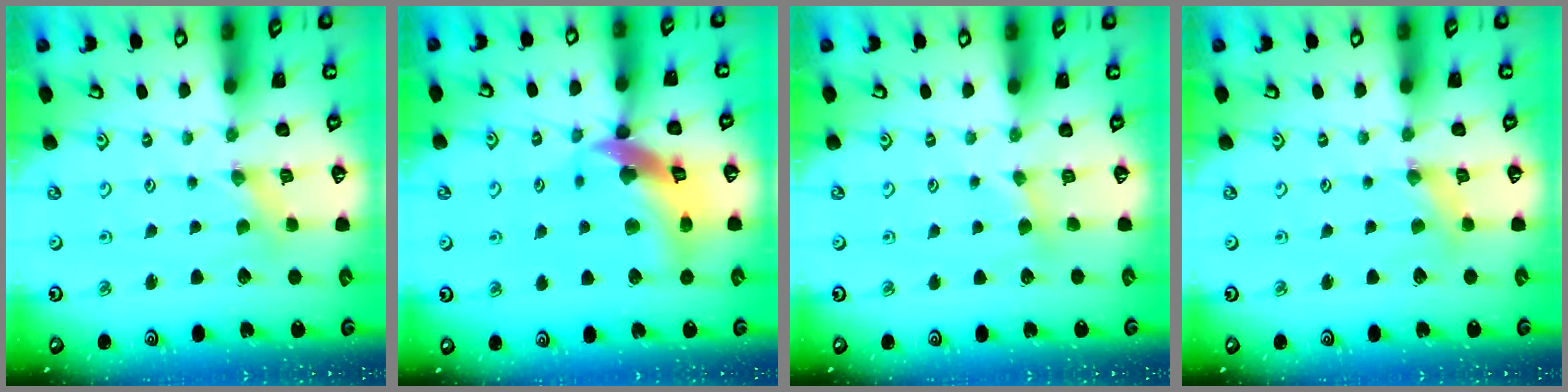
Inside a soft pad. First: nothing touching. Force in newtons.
{"total": 16.2, "press": 16.1, "slide": 2.2}
{"total": 2.1, "press": 2.0, "slide": 0.4}
{"total": 2.0, "press": 2.0, "slide": 0.4}